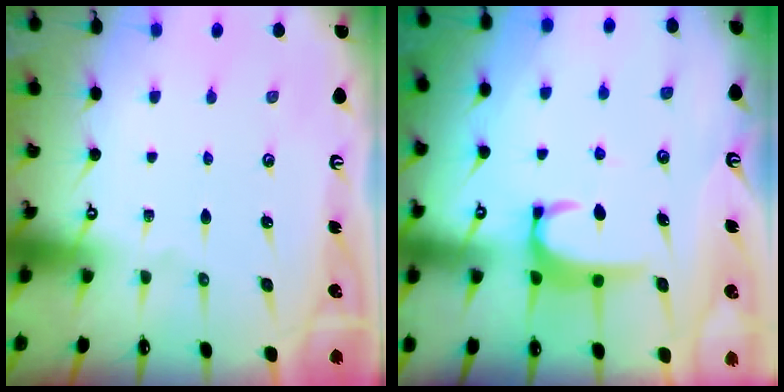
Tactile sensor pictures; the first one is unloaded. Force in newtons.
{"total": 2.9, "press": 2.9, "slide": 0.6}